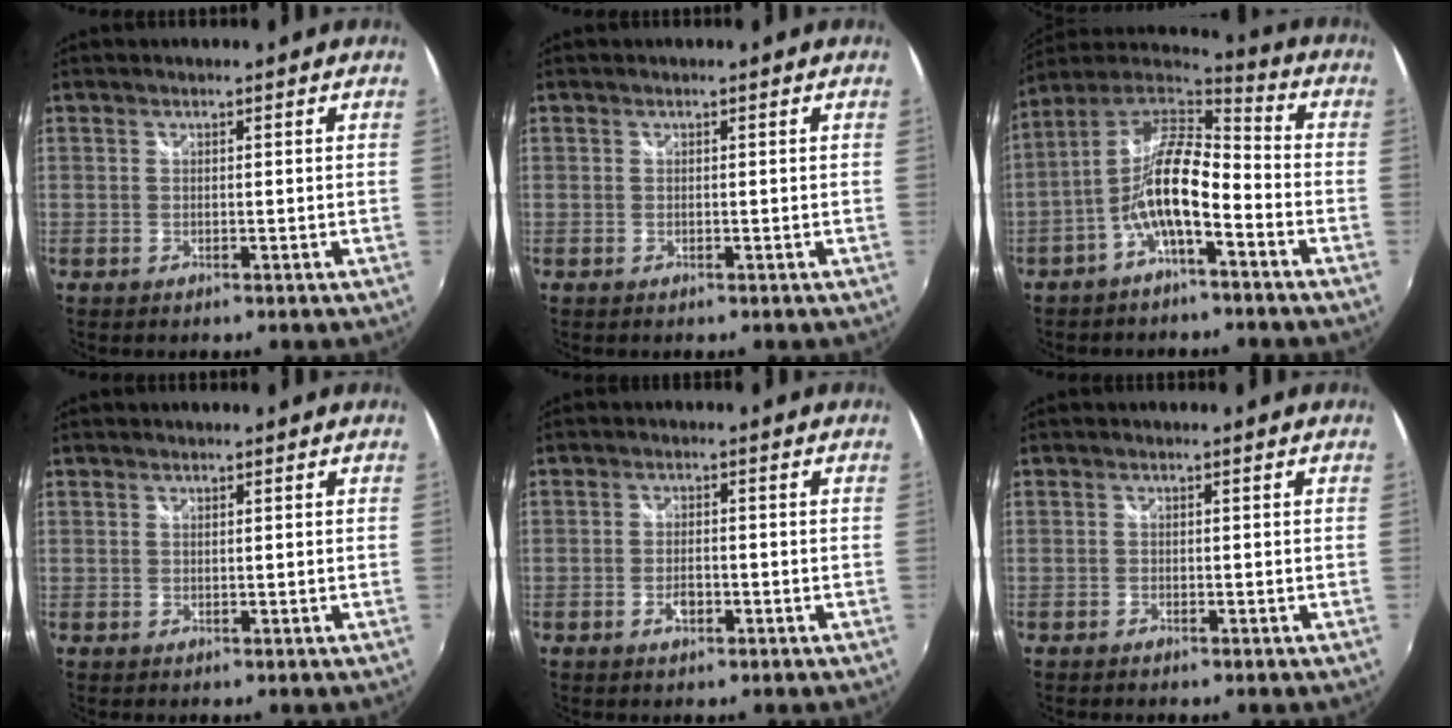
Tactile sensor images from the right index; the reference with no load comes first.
{"total": 0.0}
{"total": 12.6, "force": [-4.9, 4.2, 10.9], "torque": [-0.223, 0.010, -0.093]}
{"total": 0.6, "force": [0.2, 0.6, 0.0], "torque": [0.003, 0.001, 0.002]}
{"total": 2.9, "force": [-1.3, 1.5, 2.1], "torque": [-0.041, -0.001, -0.024]}
{"total": 0.9, "force": [-0.7, 0.4, 0.2], "torque": [-0.007, -0.003, -0.015]}